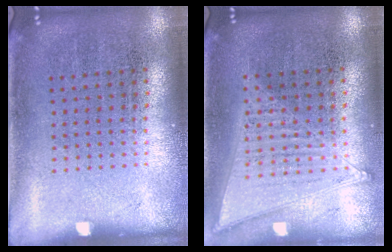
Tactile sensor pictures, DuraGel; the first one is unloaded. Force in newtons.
{"total": 1.1, "press": 1.1, "slide": 0.1}